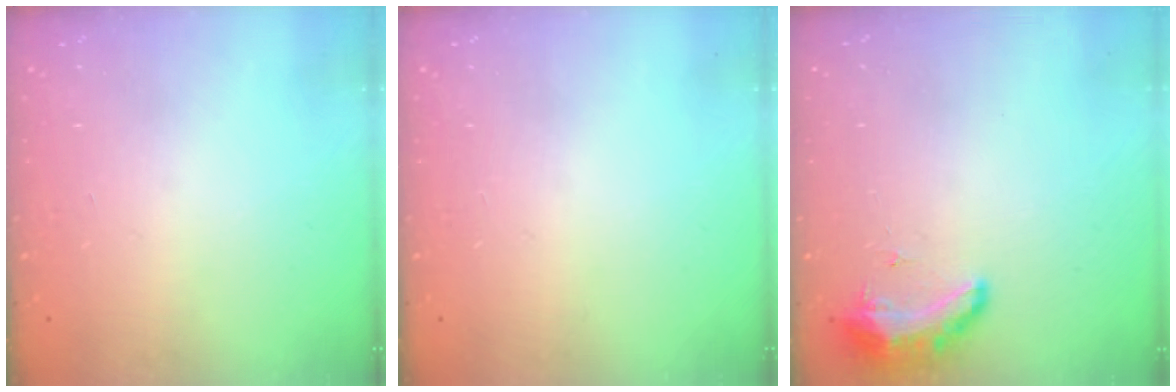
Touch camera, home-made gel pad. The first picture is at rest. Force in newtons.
{"total": 0.0}
{"total": 8.5, "press": 8.3, "slide": 1.6}